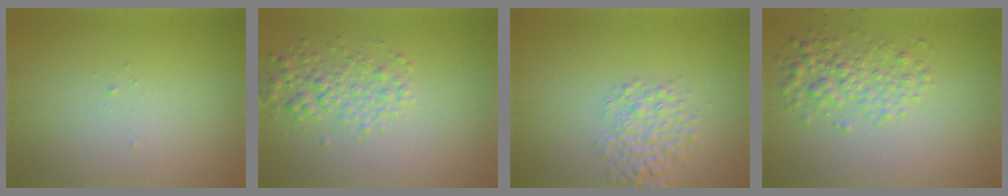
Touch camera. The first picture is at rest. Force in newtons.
{"total": 2.6, "press": 2.6, "slide": 0.0}
{"total": 3.2, "press": 3.2, "slide": 0.1}
{"total": 2.8, "press": 2.8, "slide": 0.1}